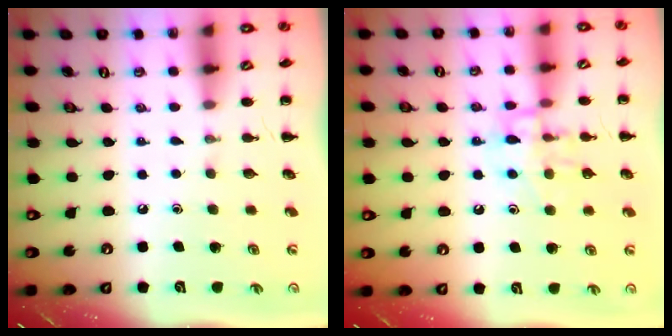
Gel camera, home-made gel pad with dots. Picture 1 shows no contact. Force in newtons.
{"total": 12.0, "press": 11.9, "slide": 0.9}